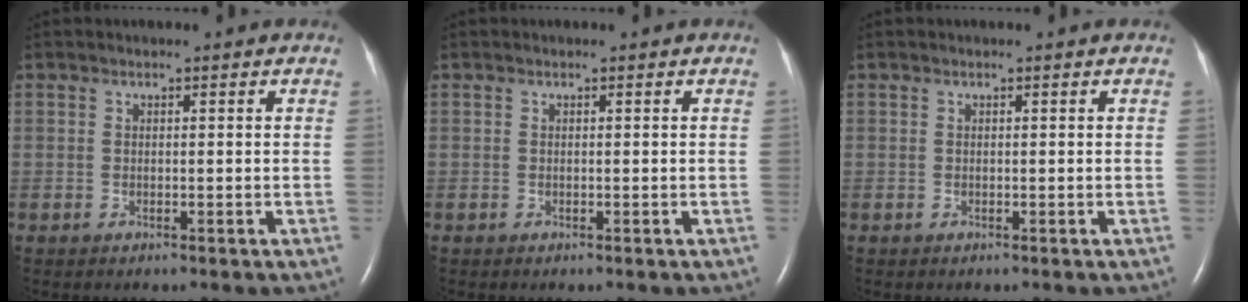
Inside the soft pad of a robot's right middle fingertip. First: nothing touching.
{"total": 0.0}
{"total": 0.0}